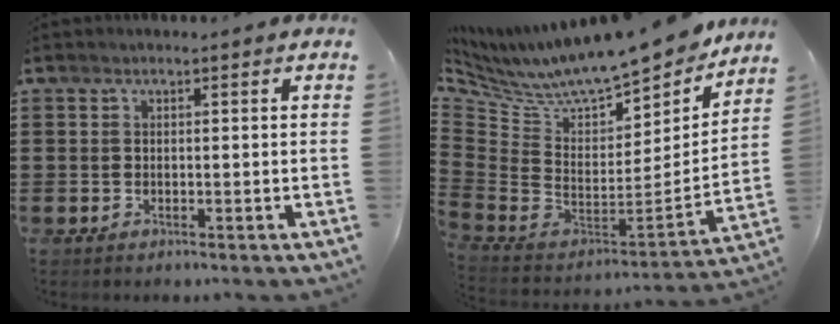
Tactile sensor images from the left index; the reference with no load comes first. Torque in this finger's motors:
{"motor_torque": [2.14, 0.00, 1.05, 0.21]}